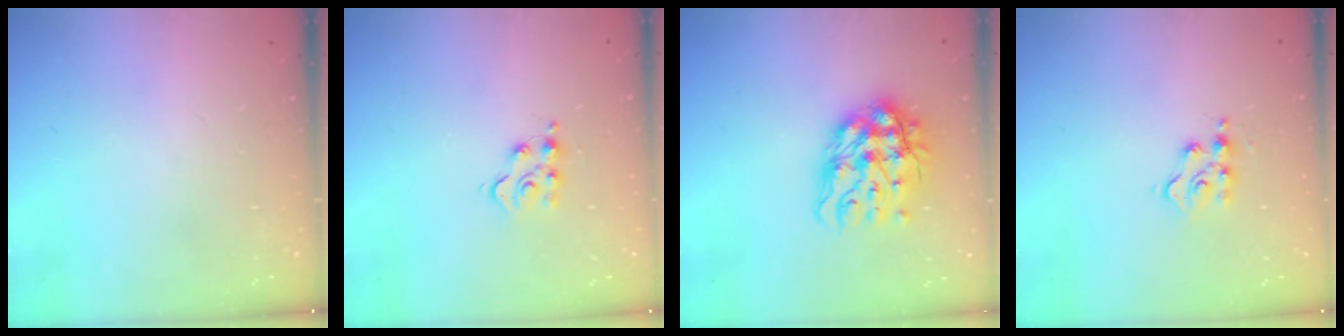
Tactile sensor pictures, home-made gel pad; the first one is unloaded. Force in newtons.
{"total": 5.2, "press": 5.2, "slide": 0.4}
{"total": 14.3, "press": 14.2, "slide": 1.5}
{"total": 5.1, "press": 5.1, "slide": 0.4}